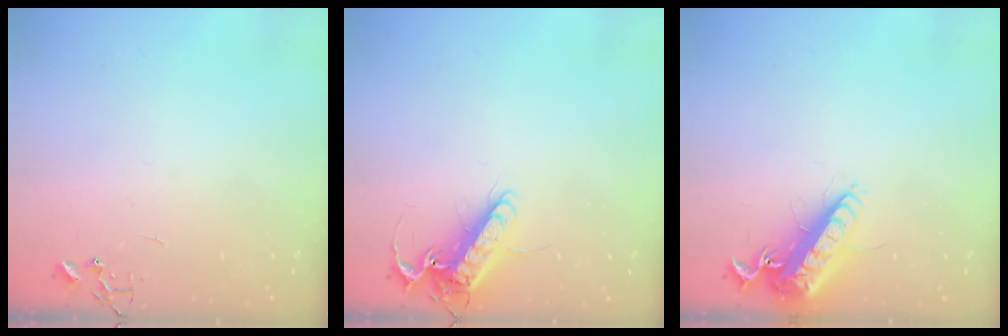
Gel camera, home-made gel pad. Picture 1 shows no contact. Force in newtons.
{"total": 13.7, "press": 13.5, "slide": 2.3}
{"total": 15.9, "press": 15.5, "slide": 3.3}